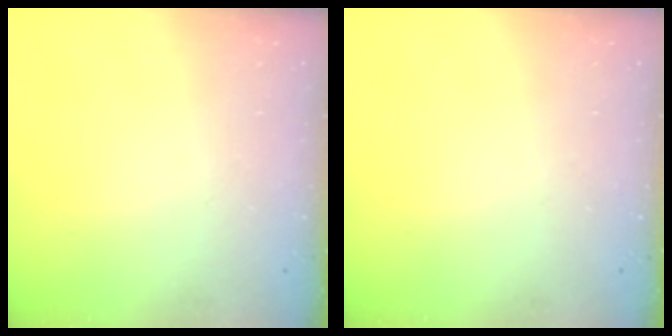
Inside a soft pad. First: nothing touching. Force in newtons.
{"total": 0.0}